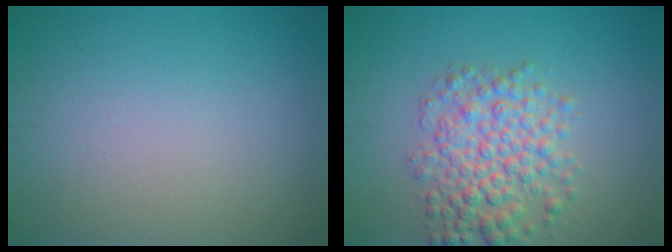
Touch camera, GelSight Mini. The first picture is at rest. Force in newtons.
{"total": 5.3, "press": 5.3, "slide": 0.1}